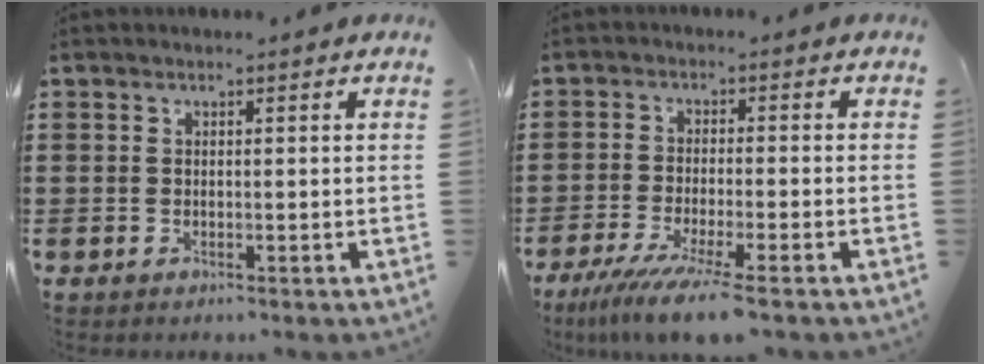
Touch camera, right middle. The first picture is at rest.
{"total": 6.2, "force": [-4.7, -0.3, 4.1], "torque": [-0.092, -0.026, -0.090]}